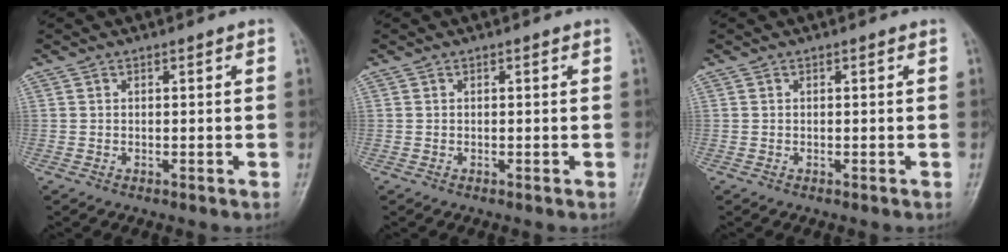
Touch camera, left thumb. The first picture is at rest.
{"total": 0.0}
{"total": 0.0}